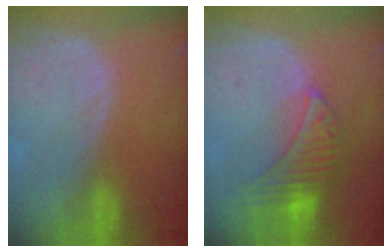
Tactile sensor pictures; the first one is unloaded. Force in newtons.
{"total": 7.7, "press": 7.0, "slide": 3.2}